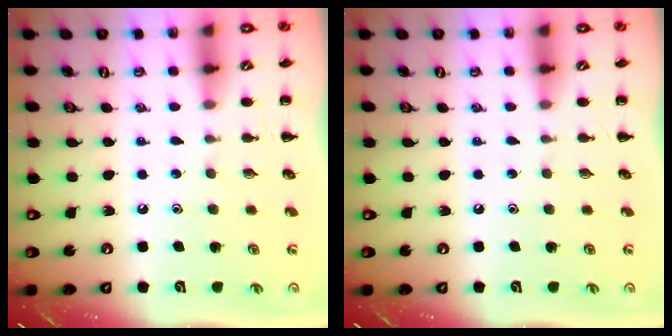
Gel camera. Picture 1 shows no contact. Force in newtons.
{"total": 0.0}